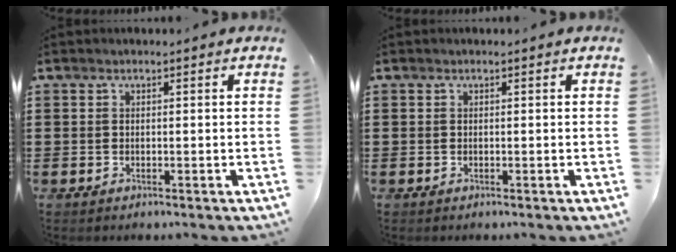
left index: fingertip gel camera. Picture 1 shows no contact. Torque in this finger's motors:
{"motor_torque": [-0.03, 0.02, -0.01, 0.00]}